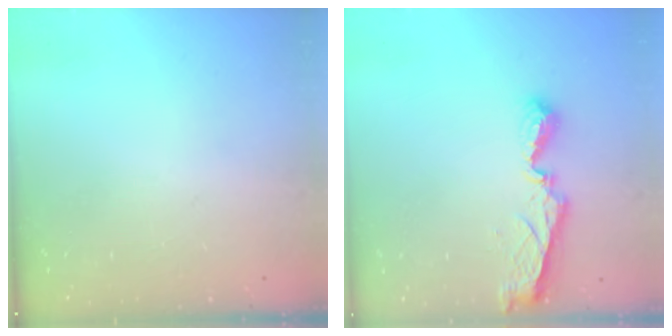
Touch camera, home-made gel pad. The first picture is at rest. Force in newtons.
{"total": 7.8, "press": 7.8, "slide": 0.5}